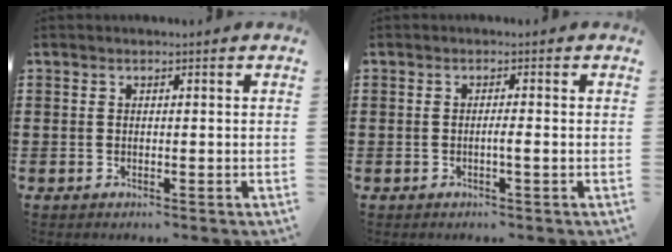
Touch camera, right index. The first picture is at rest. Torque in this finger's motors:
{"motor_torque": [0.08, 0.06, 0.01, 0.02]}